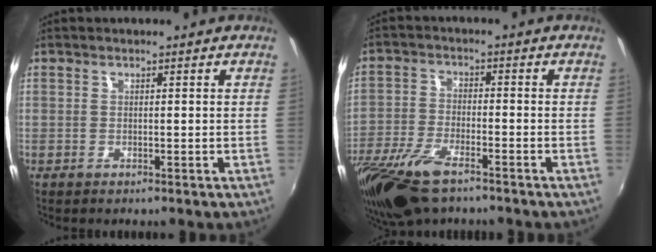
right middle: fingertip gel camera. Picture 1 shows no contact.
{"total": 14.6, "force": [-10.0, 5.2, 9.2], "torque": [-0.215, -0.046, -0.193]}